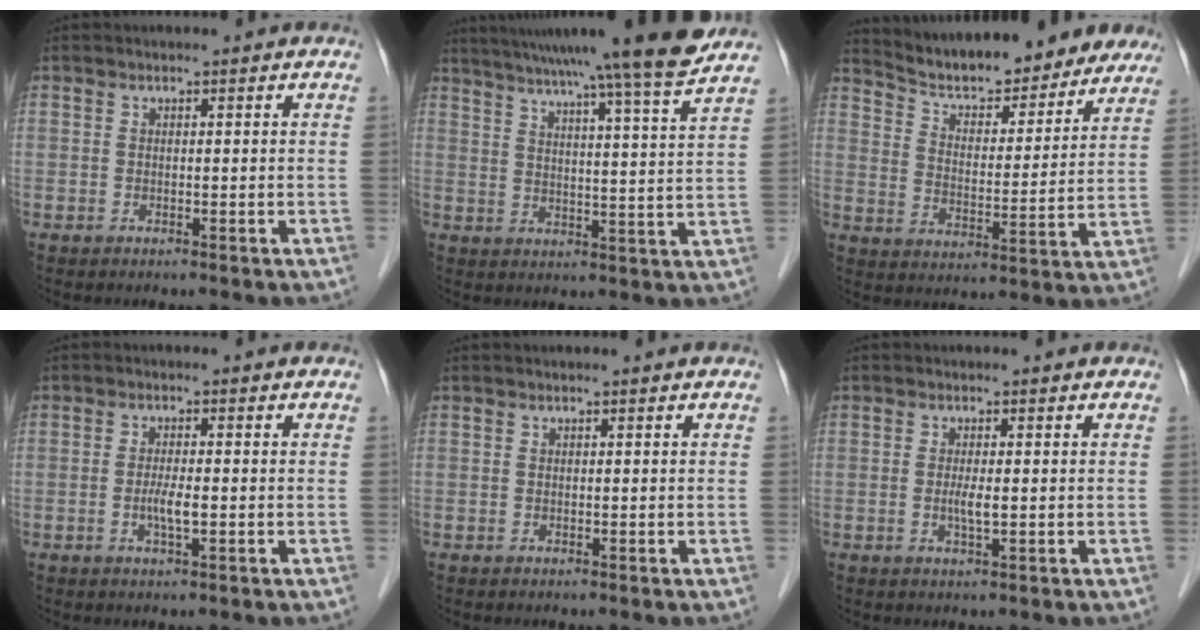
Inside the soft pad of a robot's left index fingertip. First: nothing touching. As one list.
[{"total": 20.5, "force": [17.7, -1.9, 10.1], "torque": [-0.168, -0.021, 0.240]}, {"total": 19.3, "force": [17.5, 5.1, 6.1], "torque": [-0.082, 0.000, 0.245]}, {"total": 2.6, "force": [-0.6, 0.3, 2.5], "torque": [-0.052, -0.003, -0.010]}, {"total": 0.5, "force": [0.5, 0.0, 0.2], "torque": [-0.006, 0.005, 0.008]}, {"total": 1.9, "force": [-0.1, 0.2, 1.8], "torque": [-0.041, -0.003, 0.000]}]